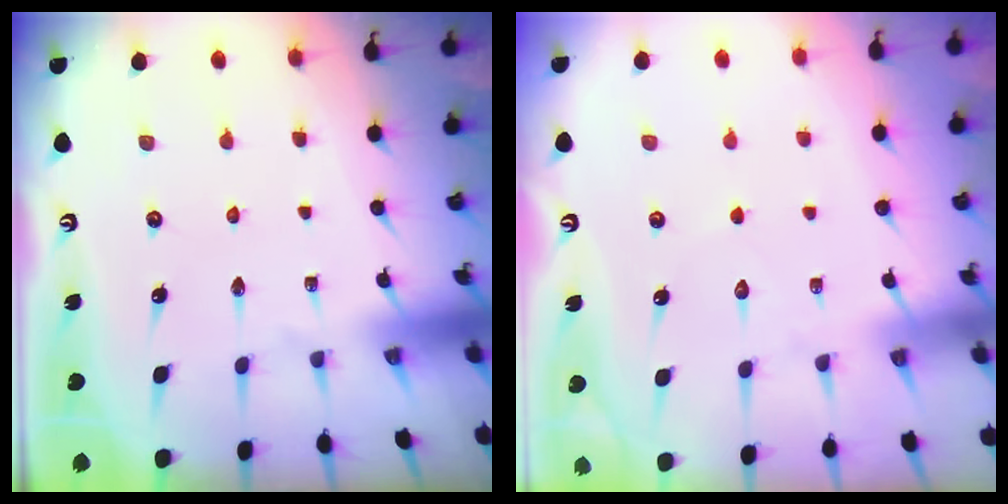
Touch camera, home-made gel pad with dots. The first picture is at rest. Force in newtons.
{"total": 5.4, "press": 5.4, "slide": 0.7}